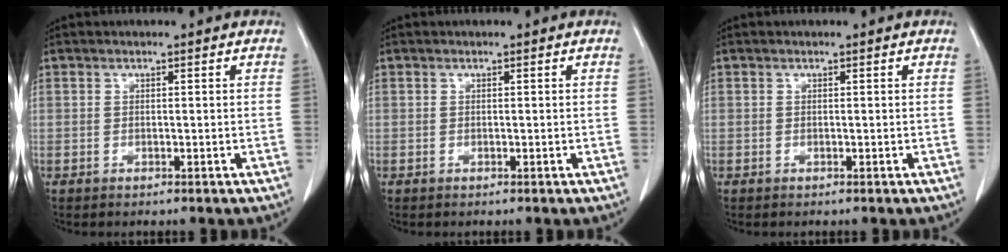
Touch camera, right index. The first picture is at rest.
{"total": 0.0}
{"total": 0.0}